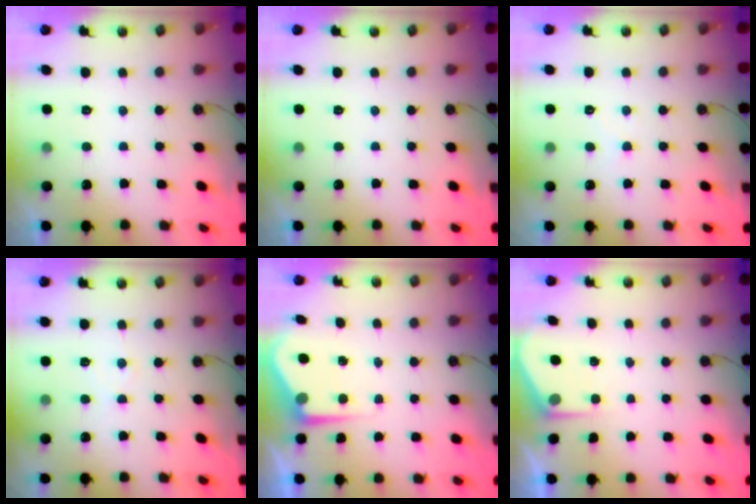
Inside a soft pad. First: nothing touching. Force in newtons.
{"total": 0.0}
{"total": 4.7, "press": 4.6, "slide": 0.6}
{"total": 4.7, "press": 4.7, "slide": 0.5}
{"total": 5.2, "press": 5.2, "slide": 0.2}
{"total": 2.5, "press": 2.5, "slide": 0.4}